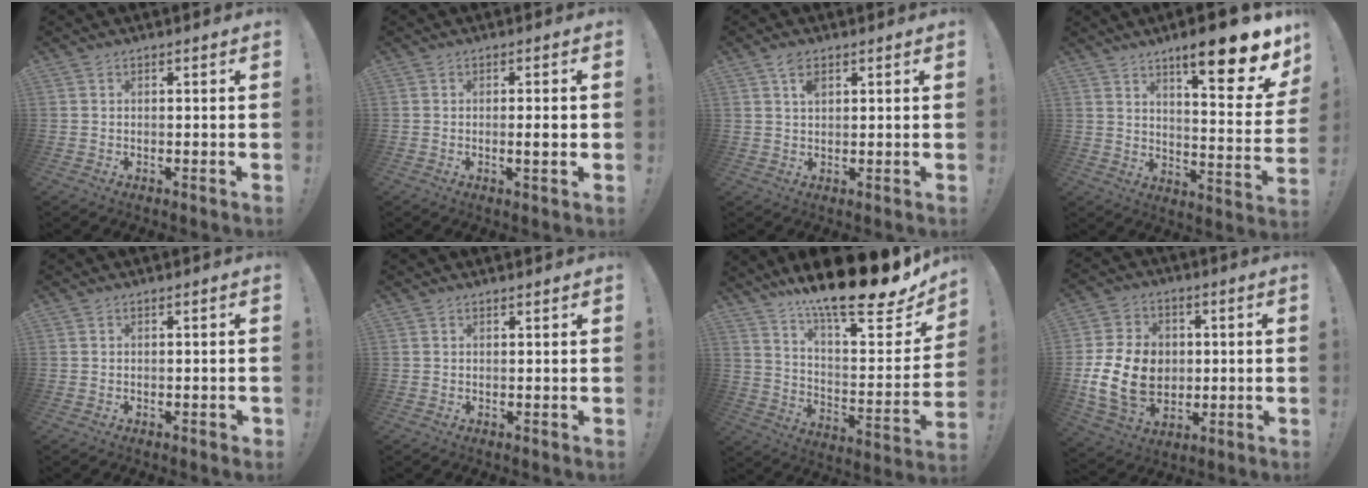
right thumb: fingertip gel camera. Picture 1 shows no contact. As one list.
[{"total": 4.1, "force": [-0.3, 0.3, 4.1], "torque": [-0.054, -0.009, -0.008]}, {"total": 3.7, "force": [1.9, 1.9, 2.5], "torque": [-0.039, -0.004, 0.031]}, {"total": 18.2, "force": [10.9, 3.6, 14.2], "torque": [-0.193, -0.078, 0.160]}, {"total": 0.8, "force": [-0.5, 0.3, 0.6], "torque": [-0.010, 0.002, -0.009]}, {"total": 0.6, "force": [0.5, -0.2, 0.2], "torque": [0.003, -0.003, 0.008]}, {"total": 20.3, "force": [16.0, 2.9, 12.2], "torque": [-0.191, -0.129, 0.260]}, {"total": 17.8, "force": [-1.4, 13.4, 11.6], "torque": [-0.215, 0.009, -0.012]}]